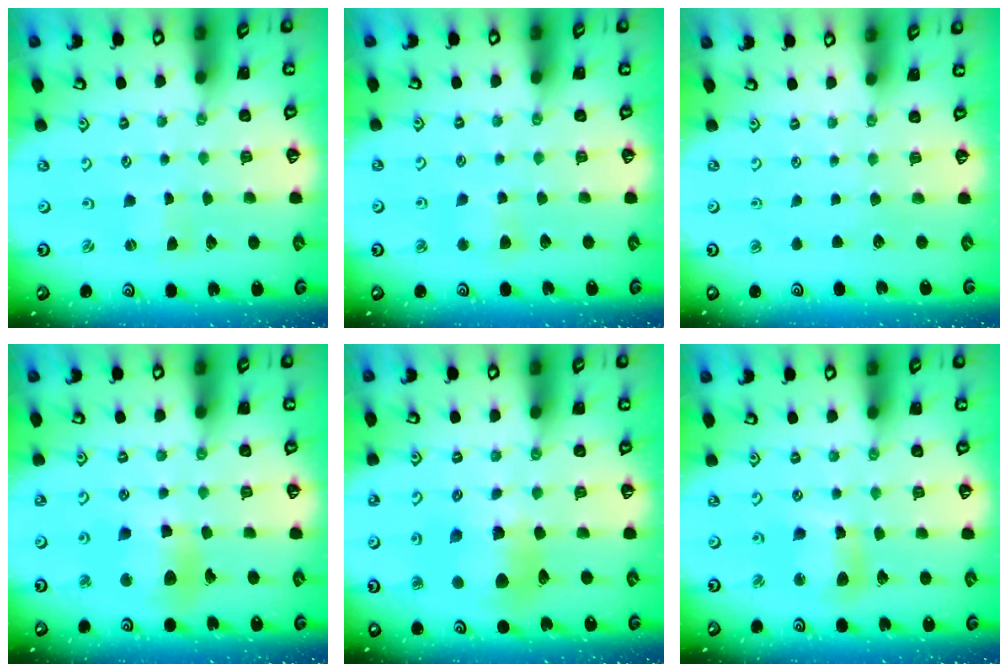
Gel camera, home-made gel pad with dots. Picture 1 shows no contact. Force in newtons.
{"total": 3.6, "press": 3.5, "slide": 0.9}
{"total": 0.0}
{"total": 10.4, "press": 10.3, "slide": 1.2}
{"total": 10.5, "press": 10.5, "slide": 0.9}
{"total": 9.0, "press": 8.9, "slide": 1.4}